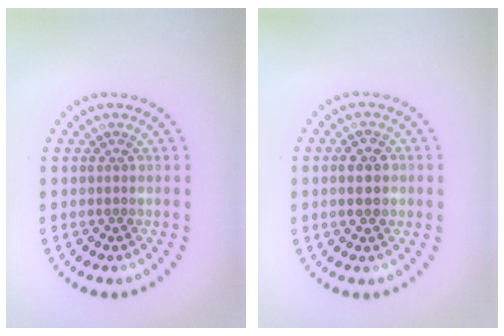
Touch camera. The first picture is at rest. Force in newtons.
{"total": 2.9, "press": 2.9, "slide": 0.2}